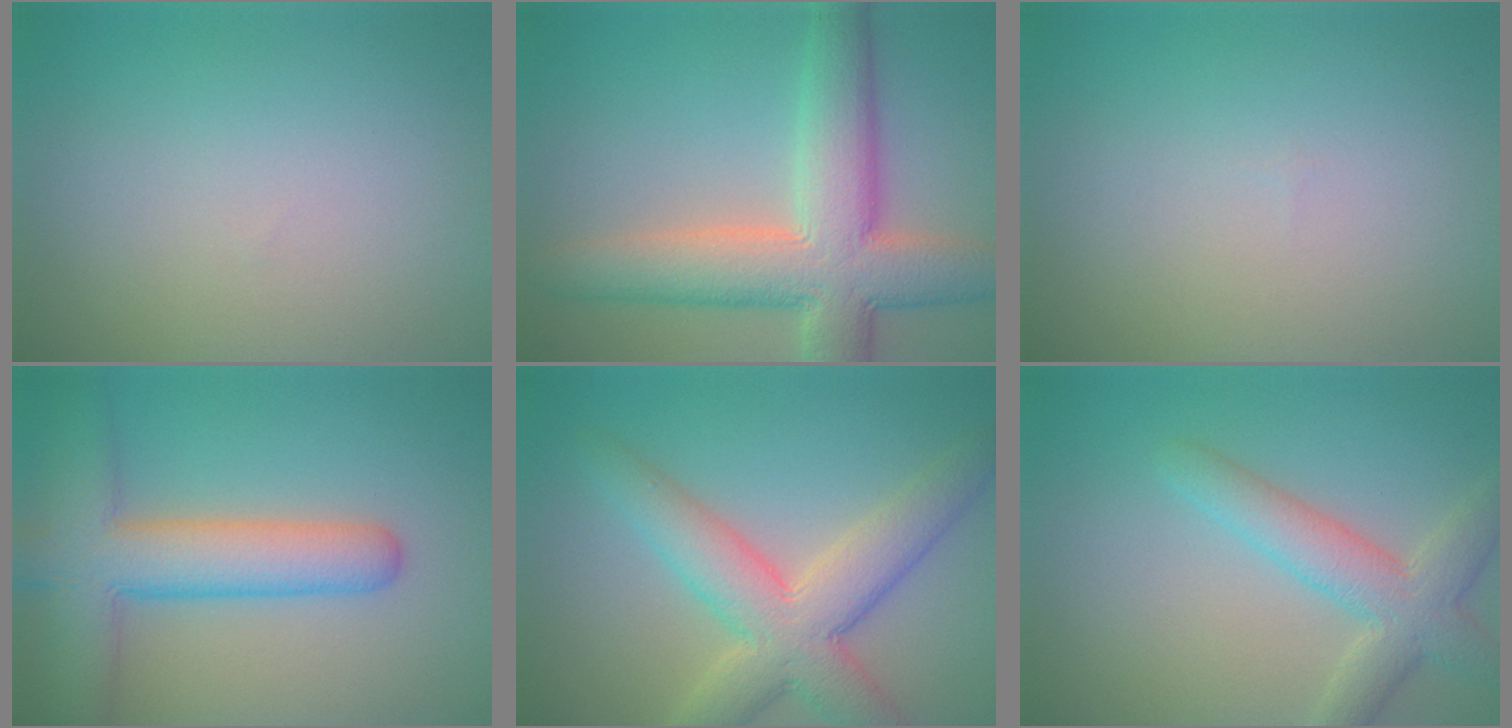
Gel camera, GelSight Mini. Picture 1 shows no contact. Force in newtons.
{"total": 9.3, "press": 9.3, "slide": 0.7}
{"total": 0.0}
{"total": 8.0, "press": 8.0, "slide": 0.5}
{"total": 7.2, "press": 7.2, "slide": 0.5}
{"total": 4.7, "press": 4.7, "slide": 0.4}